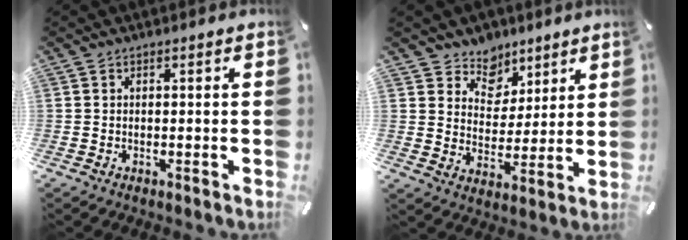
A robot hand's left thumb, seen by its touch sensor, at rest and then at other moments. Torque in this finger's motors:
{"motor_torque": [1.65, 1.56, 1.43, -1.34, 0.07]}